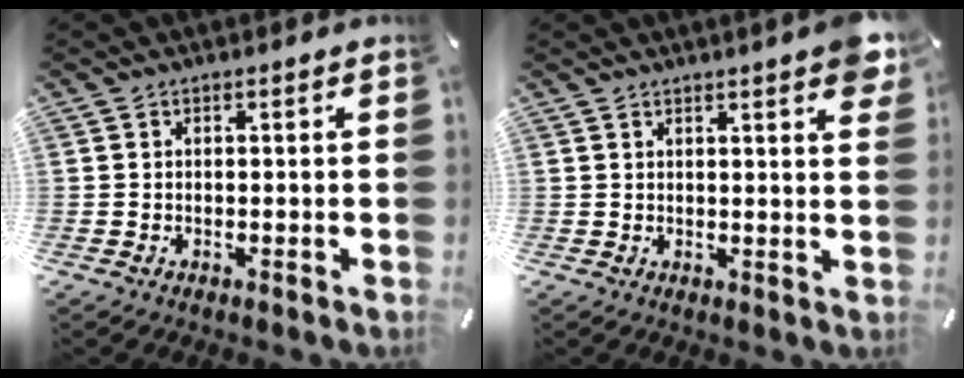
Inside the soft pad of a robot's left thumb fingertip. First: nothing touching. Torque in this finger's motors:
{"motor_torque": [2.50, 2.51, 1.41, -1.36, 0.29]}